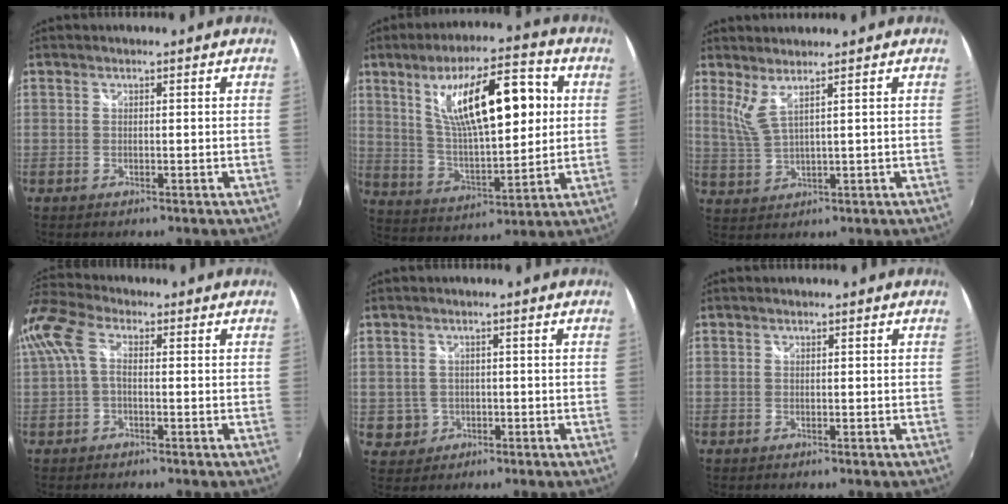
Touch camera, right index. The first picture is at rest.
{"total": 18.2, "force": [5.5, 5.8, 16.4], "torque": [-0.278, 0.015, 0.104]}
{"total": 3.3, "force": [2.2, -0.3, 2.5], "torque": [-0.057, -0.008, 0.050]}
{"total": 8.7, "force": [0.1, 5.0, 7.1], "torque": [-0.161, 0.016, -0.005]}
{"total": 4.1, "force": [-0.6, 4.0, 0.4], "torque": [-0.013, 0.009, 0.000]}
{"total": 0.0}